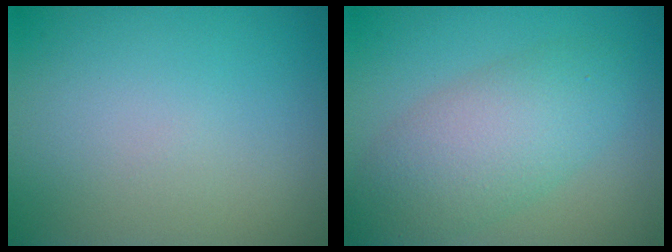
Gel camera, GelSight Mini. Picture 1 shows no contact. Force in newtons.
{"total": 5.9, "press": 5.9, "slide": 0.3}